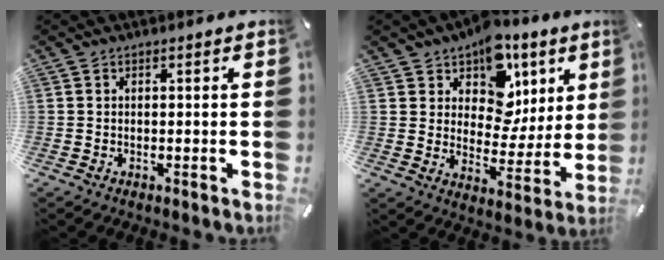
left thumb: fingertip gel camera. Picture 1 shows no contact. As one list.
[{"total": 12.6, "force": [6.5, 9.4, 5.3], "torque": [-0.073, -0.057, 0.118]}]